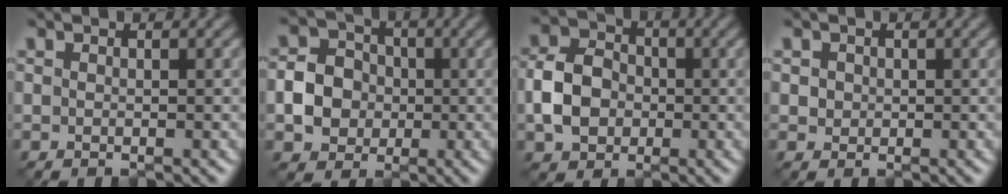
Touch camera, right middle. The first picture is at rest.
{"total": 4.4, "force": [-1.0, 3.9, 1.9], "torque": [-0.031, 0.006, -0.023]}
{"total": 5.0, "force": [-1.1, 4.0, 2.7], "torque": [-0.056, 0.006, -0.028]}
{"total": 1.3, "force": [0.5, 1.2, 0.4], "torque": [-0.014, -0.003, 0.017]}